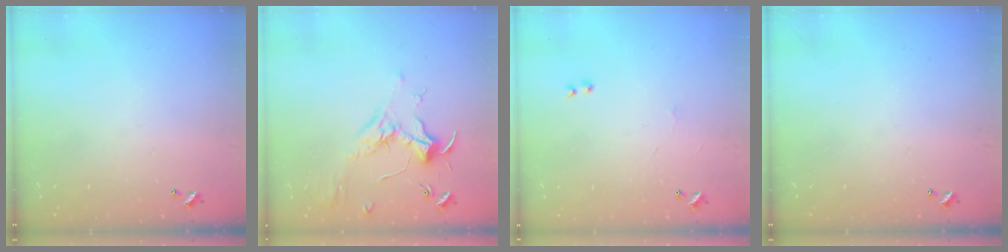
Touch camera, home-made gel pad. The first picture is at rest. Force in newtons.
{"total": 1.8, "press": 1.7, "slide": 0.7}
{"total": 0.9, "press": 0.8, "slide": 0.5}
{"total": 0.0}